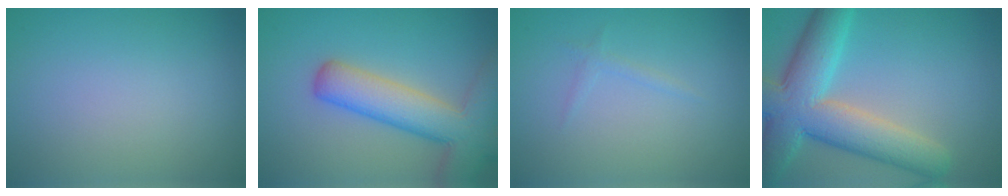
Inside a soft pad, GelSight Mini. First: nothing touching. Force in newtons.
{"total": 8.2, "press": 8.2, "slide": 0.5}
{"total": 0.7, "press": 0.7, "slide": 0.1}
{"total": 9.5, "press": 9.5, "slide": 0.7}